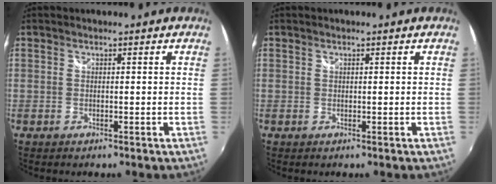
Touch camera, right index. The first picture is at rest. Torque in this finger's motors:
{"motor_torque": [-0.13, -0.17, 0.10, 0.01]}